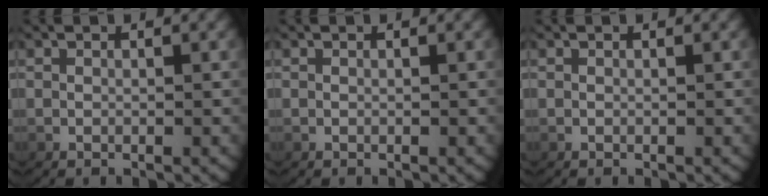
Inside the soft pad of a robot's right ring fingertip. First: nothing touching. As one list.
[{"total": 0.0}, {"total": 0.0}]